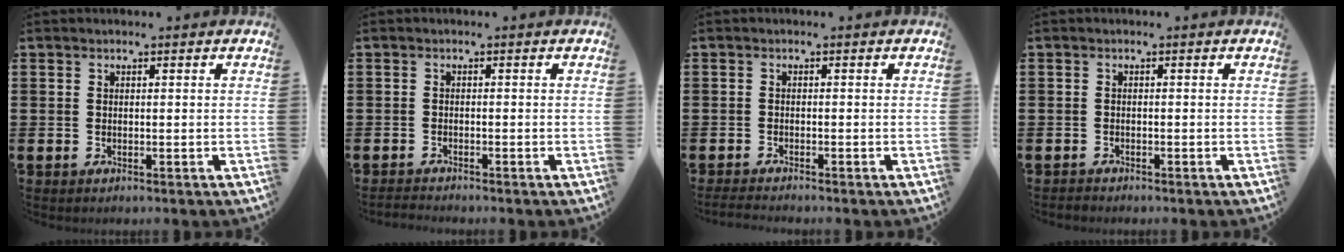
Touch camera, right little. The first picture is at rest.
{"total": 0.9, "force": [-0.9, 0.0, 0.1], "torque": [-0.003, -0.002, -0.017]}
{"total": 1.1, "force": [-1.0, 0.0, 0.5], "torque": [-0.008, 0.000, -0.019]}
{"total": 0.6, "force": [-0.5, 0.1, -0.1], "torque": [-0.001, -0.001, -0.012]}